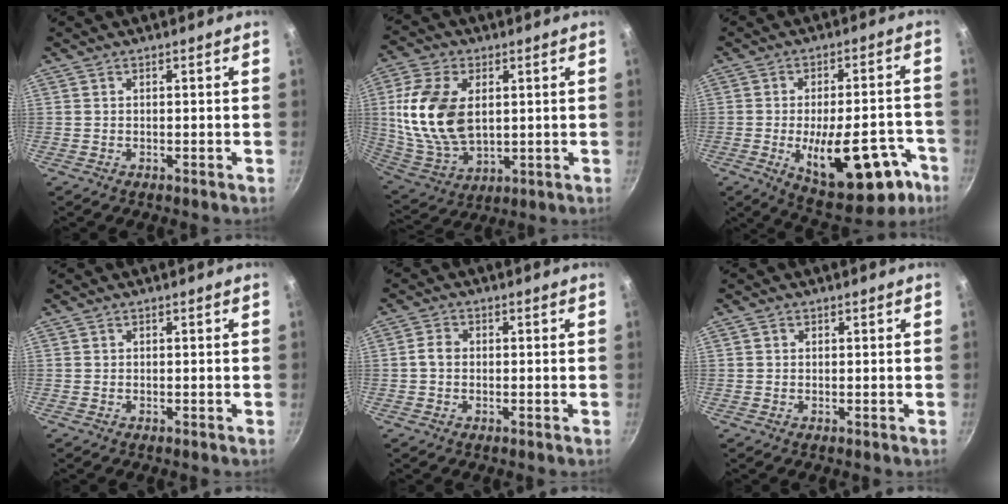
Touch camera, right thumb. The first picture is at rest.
{"total": 17.1, "force": [2.6, 10.6, 13.2], "torque": [-0.248, -0.015, 0.064]}
{"total": 20.5, "force": [-8.2, 9.3, 16.4], "torque": [-0.179, 0.027, -0.099]}
{"total": 0.0}
{"total": 2.7, "force": [-0.1, 2.1, 1.7], "torque": [-0.030, 0.010, -0.008]}
{"total": 0.7, "force": [0.2, 0.7, 0.2], "torque": [0.001, 0.002, 0.001]}